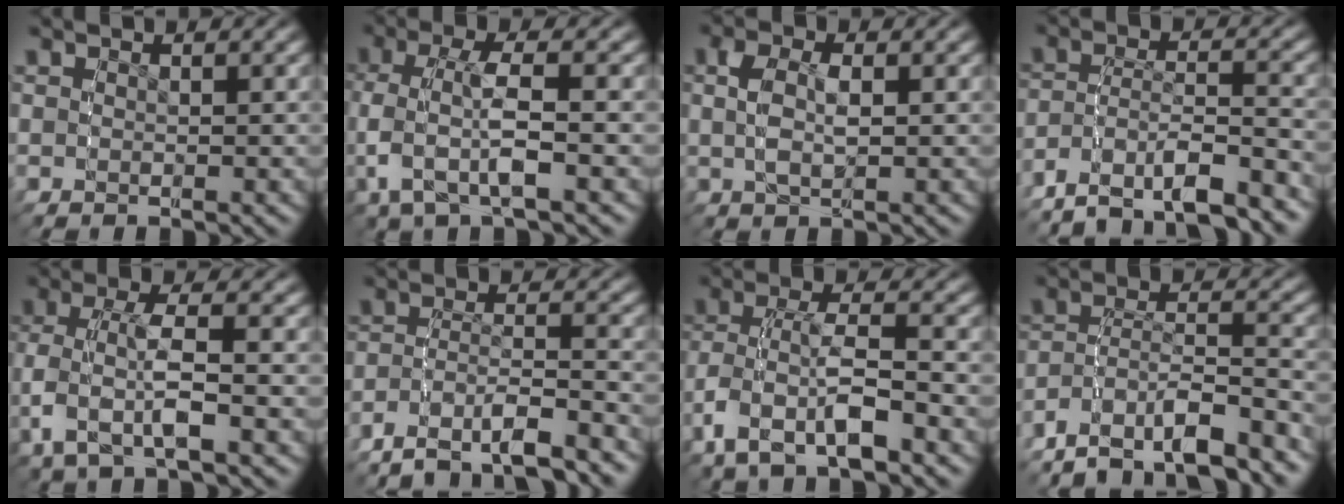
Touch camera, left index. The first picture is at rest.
{"total": 6.0, "force": [-0.5, 3.3, 5.0], "torque": [-0.115, -0.001, -0.009]}
{"total": 3.3, "force": [0.3, 1.9, 2.7], "torque": [-0.051, -0.001, 0.008]}
{"total": 8.2, "force": [-6.8, 3.3, 3.0], "torque": [-0.055, -0.019, -0.106]}
{"total": 5.6, "force": [-0.9, 3.1, 4.6], "torque": [-0.106, -0.006, -0.013]}
{"total": 6.3, "force": [-5.3, 2.3, 2.4], "torque": [-0.041, -0.013, -0.085]}
{"total": 4.3, "force": [-1.6, 2.4, 3.2], "torque": [-0.078, -0.007, -0.021]}
{"total": 10.3, "force": [-8.3, 5.0, 3.6], "torque": [-0.064, -0.022, -0.130]}